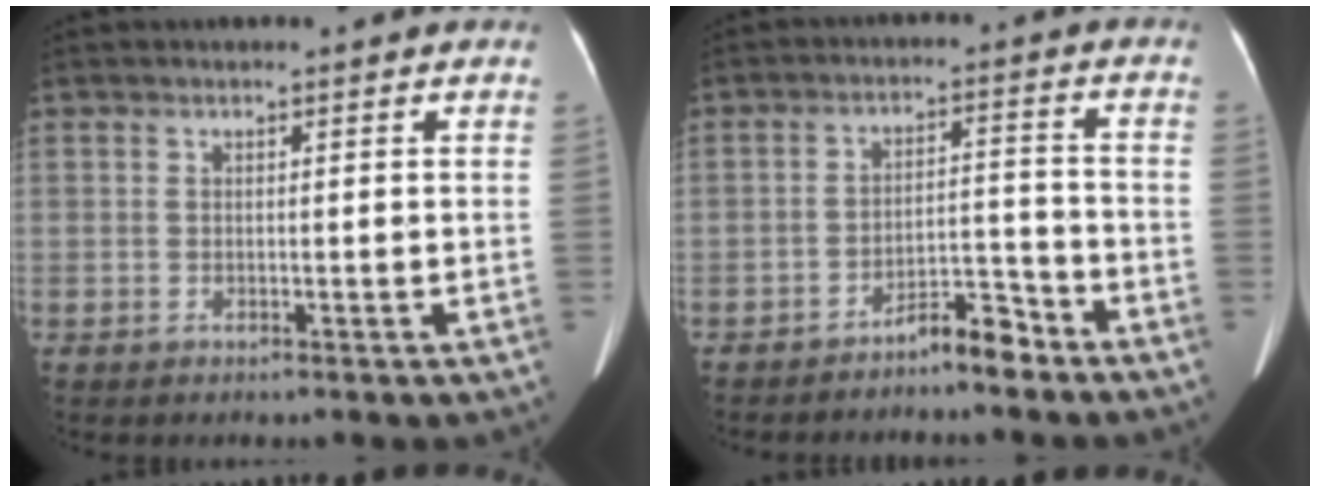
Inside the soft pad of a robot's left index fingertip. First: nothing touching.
{"total": 5.0, "force": [-4.4, 0.8, 2.3], "torque": [-0.033, 0.008, -0.076]}